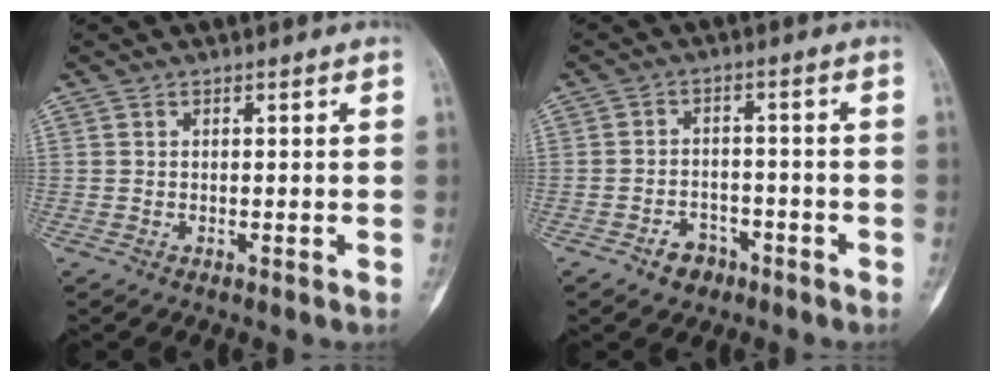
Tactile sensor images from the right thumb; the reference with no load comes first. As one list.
[{"total": 4.4, "force": [-2.8, 3.0, 1.5], "torque": [-0.007, 0.026, -0.041]}]